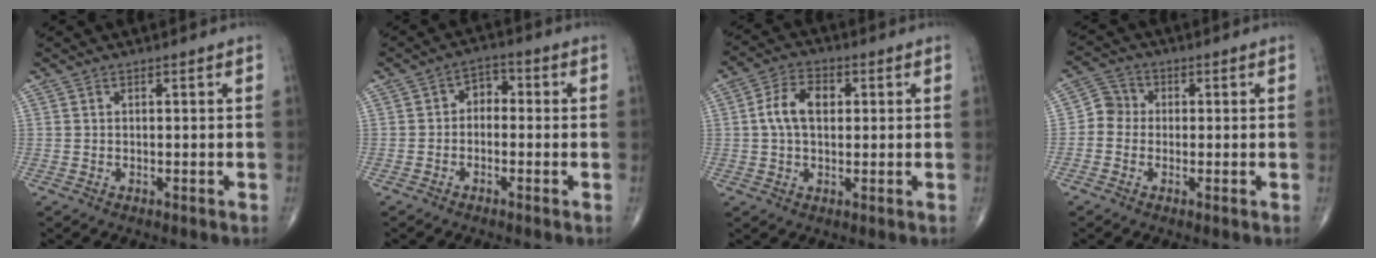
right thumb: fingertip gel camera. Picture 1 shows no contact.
{"total": 3.9, "force": [-0.5, 2.9, 2.6], "torque": [-0.019, 0.022, -0.023]}
{"total": 7.3, "force": [1.0, 4.6, 5.6], "torque": [-0.100, 0.016, 0.013]}
{"total": 4.1, "force": [-0.6, 3.8, 1.4], "torque": [-0.004, 0.011, -0.027]}